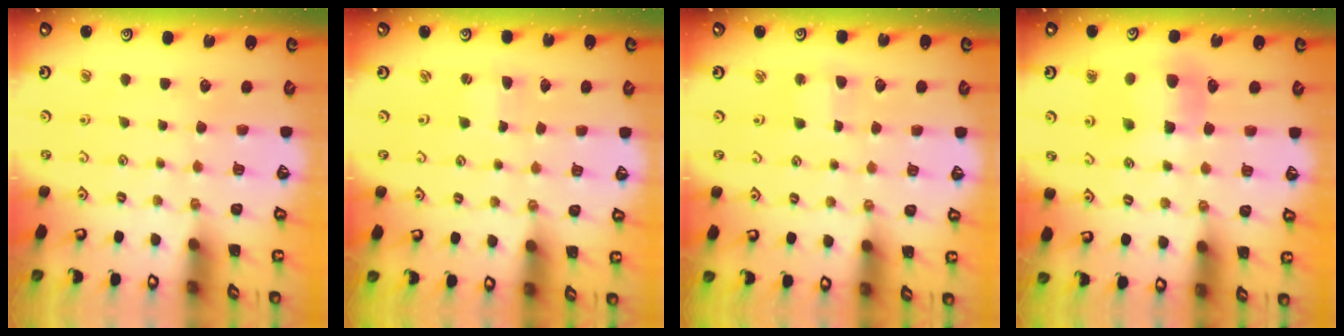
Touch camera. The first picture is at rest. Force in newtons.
{"total": 1.7, "press": 1.7, "slide": 0.4}
{"total": 2.4, "press": 2.4, "slide": 0.4}
{"total": 6.5, "press": 6.5, "slide": 0.5}